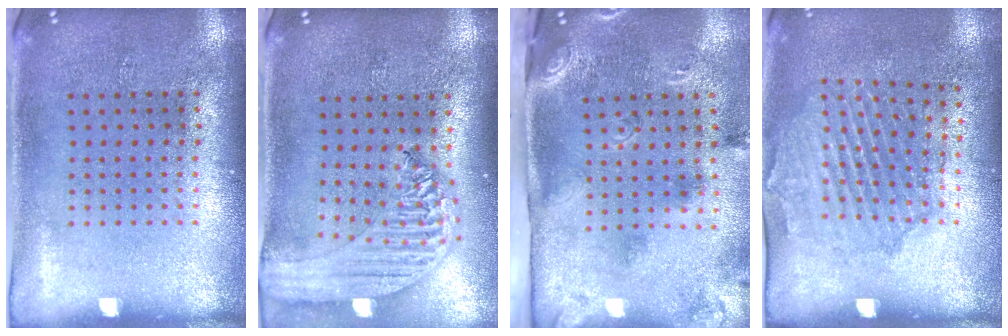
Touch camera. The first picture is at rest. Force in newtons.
{"total": 2.2, "press": 2.0, "slide": 0.9}
{"total": 3.0, "press": 1.8, "slide": 2.3}
{"total": 1.6, "press": 1.5, "slide": 0.5}